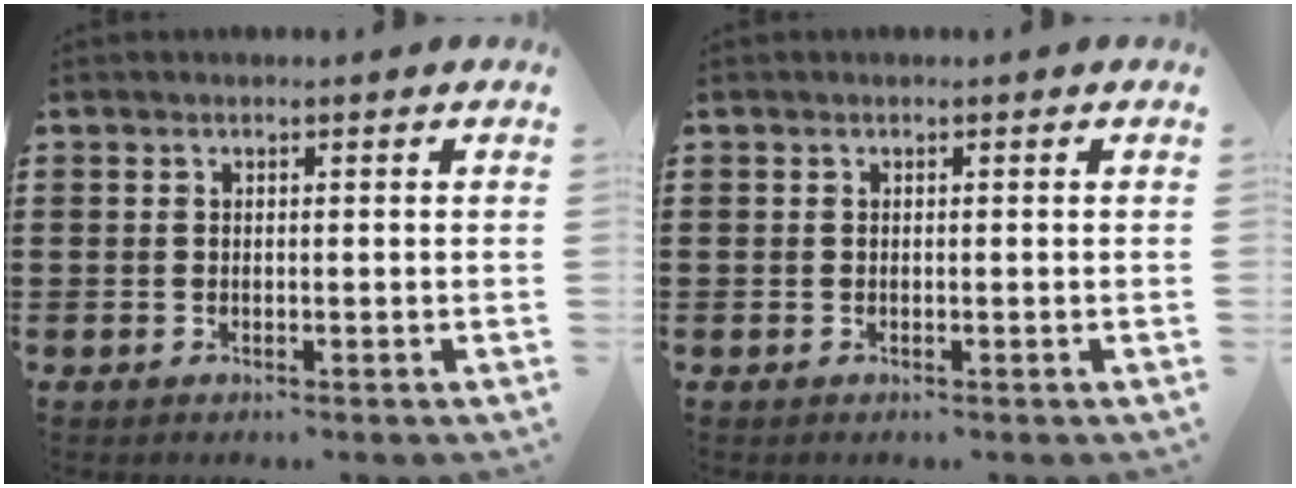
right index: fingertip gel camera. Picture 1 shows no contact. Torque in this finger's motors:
{"motor_torque": [0.02, 0.14, 0.01, -0.01]}